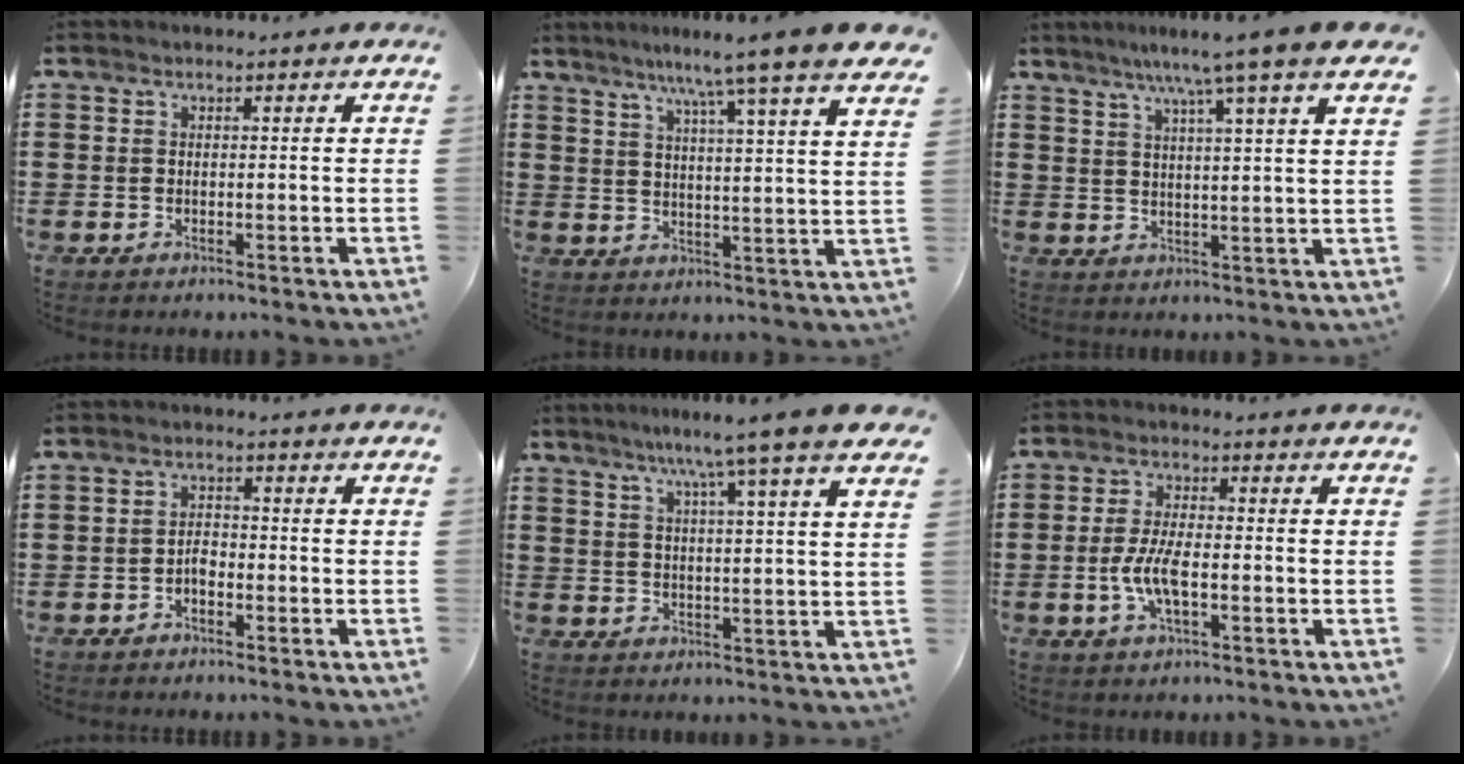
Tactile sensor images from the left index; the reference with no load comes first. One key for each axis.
{"total": 8.4, "fx": 6.8, "fy": -1.2, "fz": 4.8, "tx": -0.104, "ty": -0.042, "tz": 0.104}
{"total": 7.7, "fx": 5.6, "fy": -0.5, "fz": 5.3, "tx": -0.114, "ty": -0.017, "tz": 0.089}
{"total": 1.9, "fx": -1.2, "fy": 0.9, "fz": 1.1, "tx": -0.026, "ty": 0.006, "tz": -0.025}
{"total": 7.9, "fx": 5.9, "fy": -0.8, "fz": 5.2, "tx": -0.105, "ty": -0.030, "tz": 0.092}
{"total": 6.0, "fx": -1.5, "fy": 2.0, "fz": 5.5, "tx": -0.121, "ty": -0.003, "tz": -0.032}